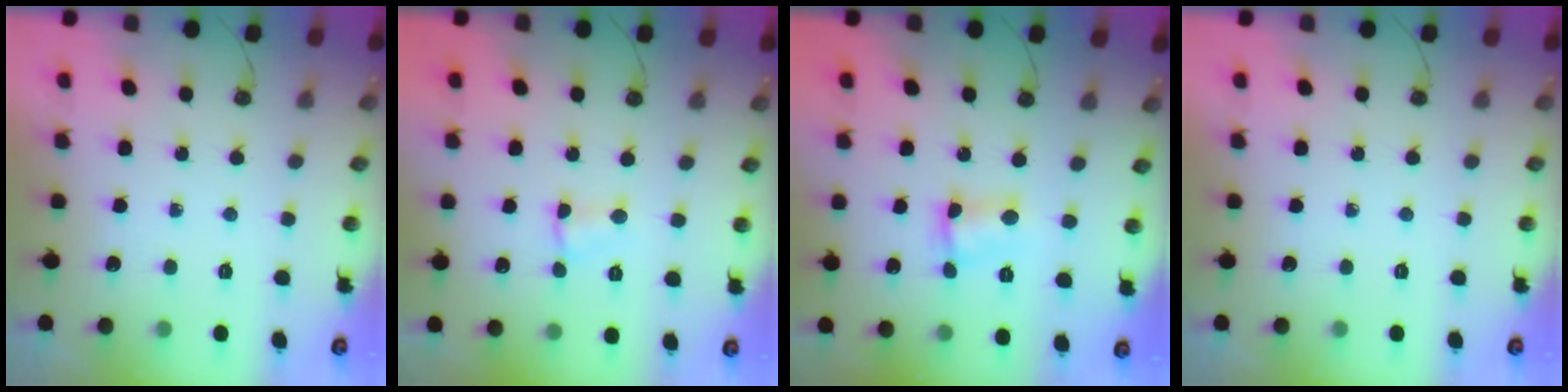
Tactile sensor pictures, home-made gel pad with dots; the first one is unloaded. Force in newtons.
{"total": 2.8, "press": 2.8, "slide": 0.5}
{"total": 4.2, "press": 3.5, "slide": 2.3}
{"total": 0.0}